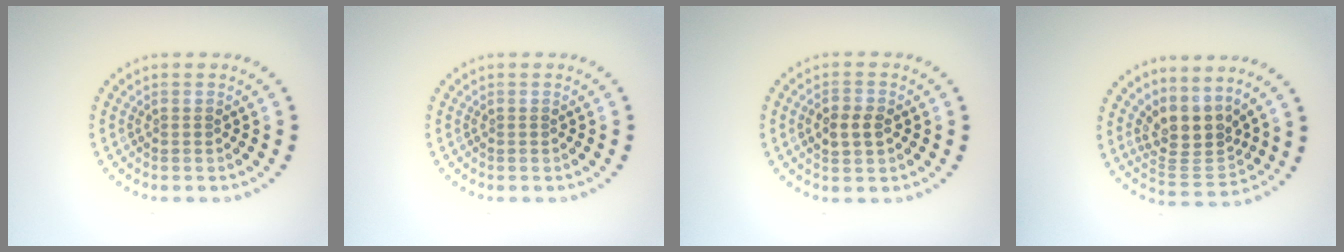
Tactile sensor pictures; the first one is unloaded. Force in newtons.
{"total": 0.0}
{"total": 2.5, "press": 2.5, "slide": 0.2}
{"total": 4.0, "press": 3.1, "slide": 2.5}